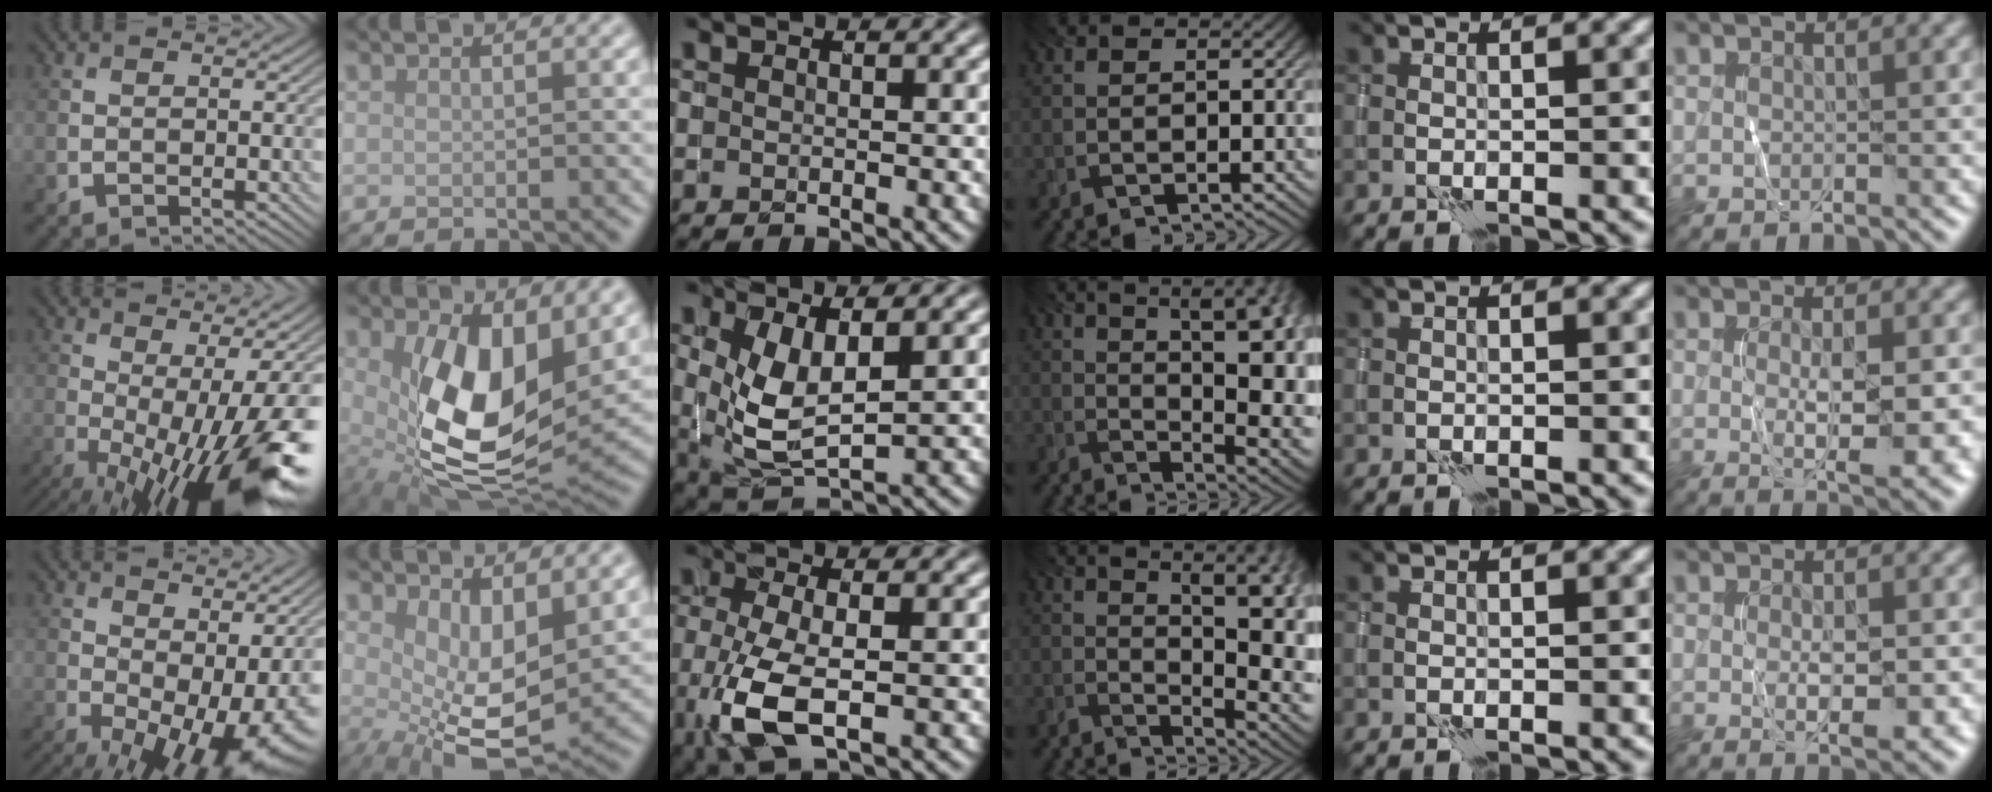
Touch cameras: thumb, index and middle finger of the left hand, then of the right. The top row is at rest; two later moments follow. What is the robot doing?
{"motion": "wrap", "object": "thread"}